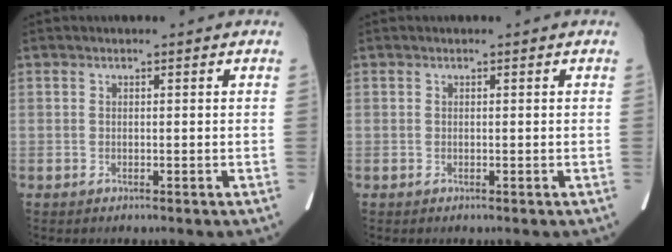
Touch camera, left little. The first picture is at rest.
{"total": 0.0}